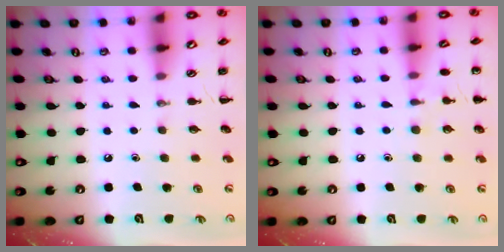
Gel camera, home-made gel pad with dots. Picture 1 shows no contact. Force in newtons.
{"total": 6.7, "press": 6.4, "slide": 1.8}